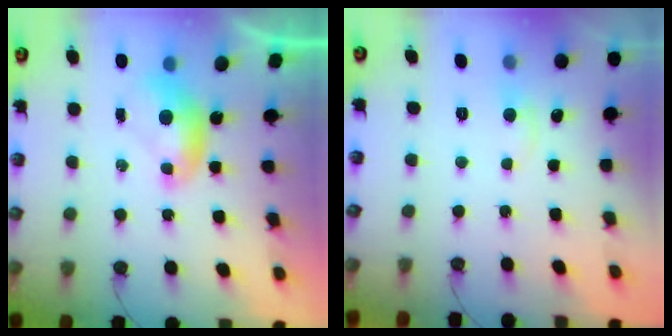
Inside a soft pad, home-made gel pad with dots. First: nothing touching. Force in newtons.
{"total": 0.9, "press": 0.6, "slide": 0.7}